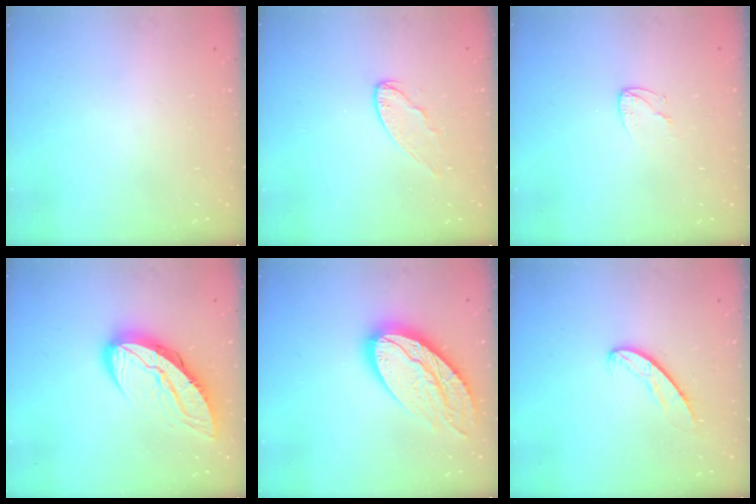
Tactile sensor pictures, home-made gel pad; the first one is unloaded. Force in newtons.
{"total": 7.4, "press": 7.4, "slide": 0.6}
{"total": 4.3, "press": 4.2, "slide": 0.5}
{"total": 12.9, "press": 12.9, "slide": 0.9}
{"total": 18.1, "press": 18.1, "slide": 1.2}
{"total": 5.9, "press": 5.9, "slide": 0.4}